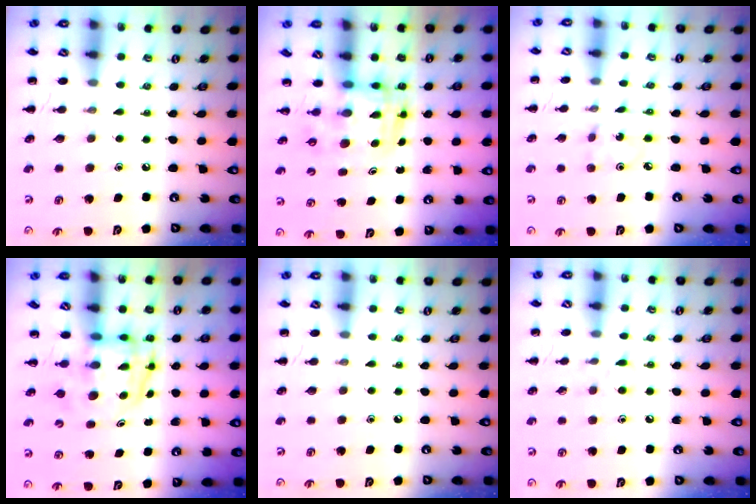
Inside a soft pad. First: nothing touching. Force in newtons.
{"total": 3.6, "press": 3.5, "slide": 0.6}
{"total": 1.2, "press": 1.2, "slide": 0.4}
{"total": 3.9, "press": 3.8, "slide": 0.6}
{"total": 0.0}
{"total": 6.7, "press": 6.4, "slide": 1.9}